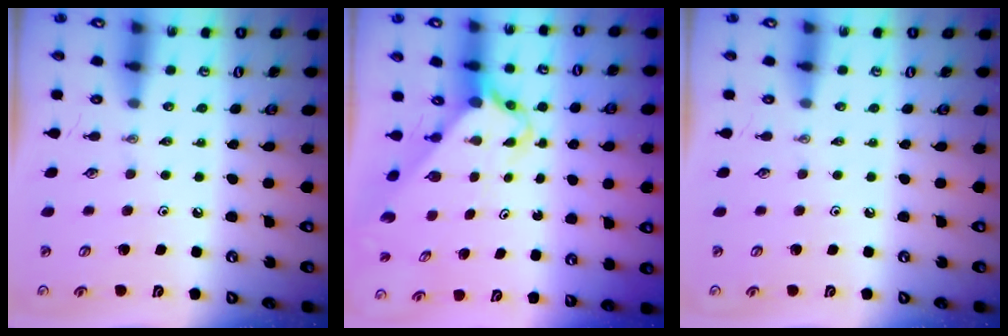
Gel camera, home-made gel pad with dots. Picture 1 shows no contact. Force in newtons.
{"total": 2.8, "press": 2.8, "slide": 0.2}
{"total": 0.0}